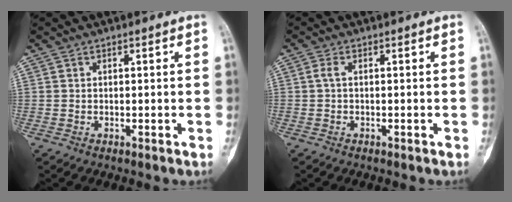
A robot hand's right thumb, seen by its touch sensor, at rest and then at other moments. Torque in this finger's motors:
{"motor_torque": [-0.06, 0.25, 0.22, -0.21, 0.12]}